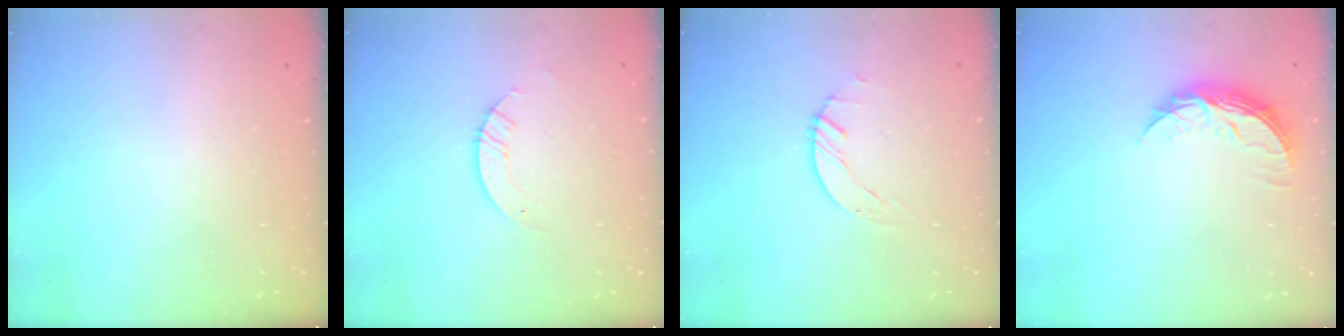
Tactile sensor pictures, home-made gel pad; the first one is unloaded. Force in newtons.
{"total": 2.8, "press": 2.8, "slide": 0.2}
{"total": 1.5, "press": 1.4, "slide": 0.1}
{"total": 8.2, "press": 8.2, "slide": 0.5}